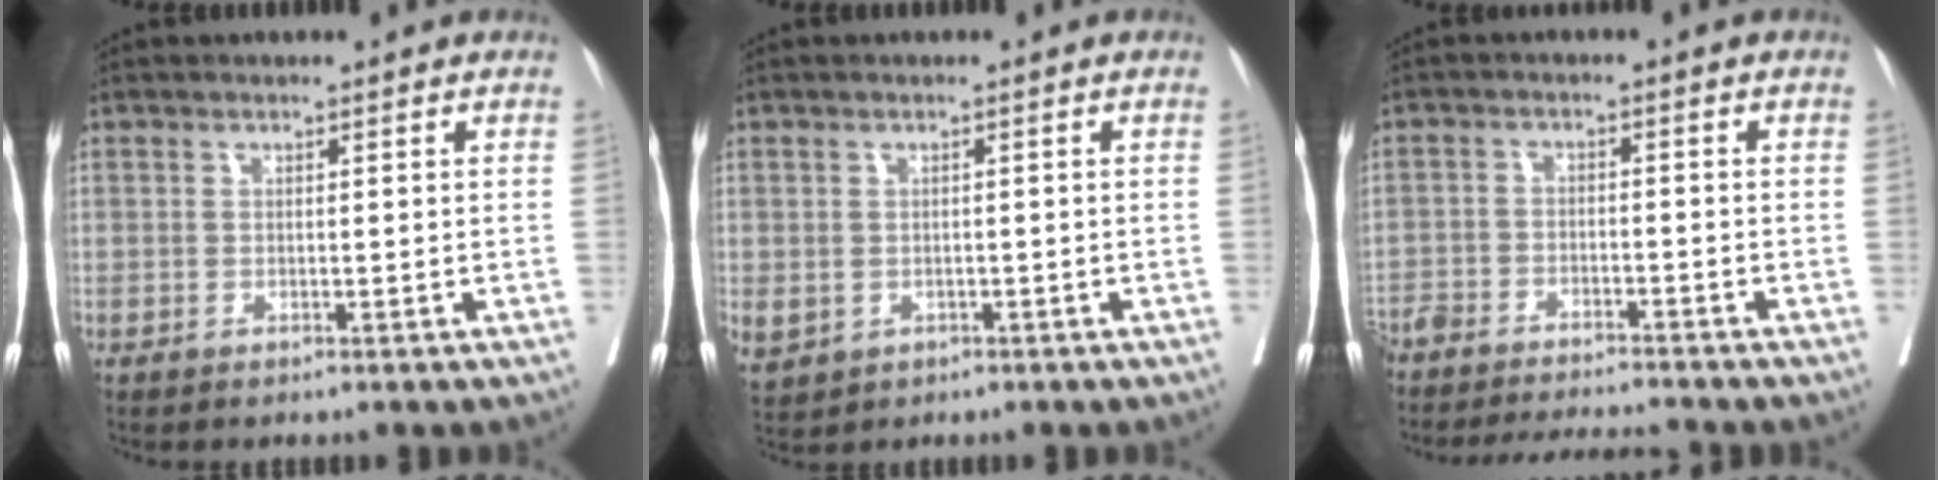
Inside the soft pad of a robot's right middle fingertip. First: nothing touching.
{"total": 5.0, "force": [-1.7, 4.1, 2.3], "torque": [-0.060, 0.000, -0.015]}
{"total": 13.5, "force": [-12.6, 1.2, 4.5], "torque": [-0.077, -0.008, -0.187]}